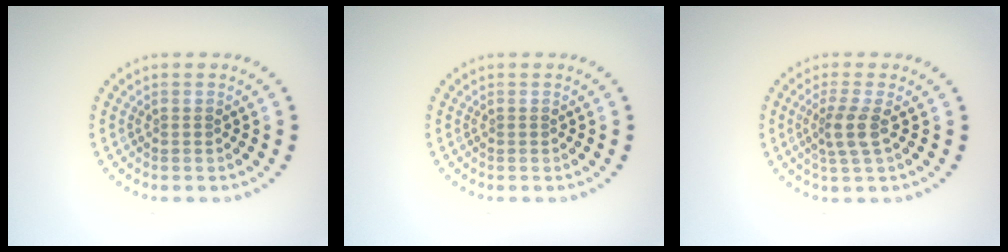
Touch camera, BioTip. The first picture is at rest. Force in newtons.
{"total": 0.0}
{"total": 2.4, "press": 1.8, "slide": 1.5}